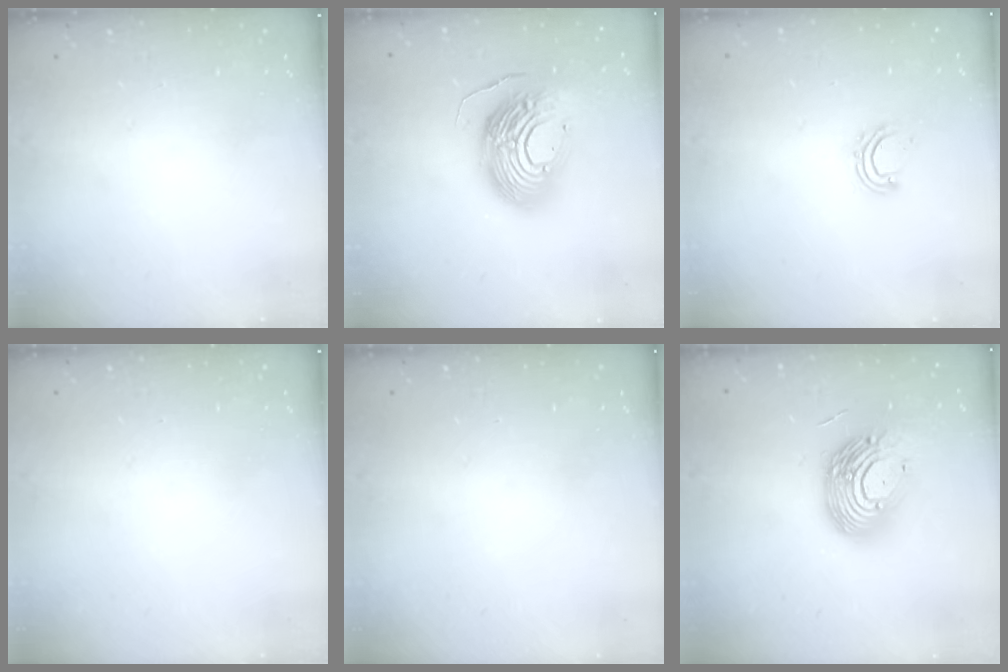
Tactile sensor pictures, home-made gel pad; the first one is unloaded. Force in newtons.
{"total": 18.8, "press": 18.6, "slide": 2.8}
{"total": 6.5, "press": 6.5, "slide": 0.4}
{"total": 0.0}
{"total": 0.0}
{"total": 17.8, "press": 17.7, "slide": 1.4}